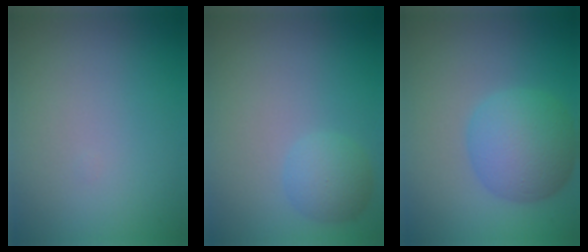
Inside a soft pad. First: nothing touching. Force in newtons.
{"total": 2.5, "press": 2.5, "slide": 0.1}
{"total": 6.3, "press": 6.3, "slide": 0.2}